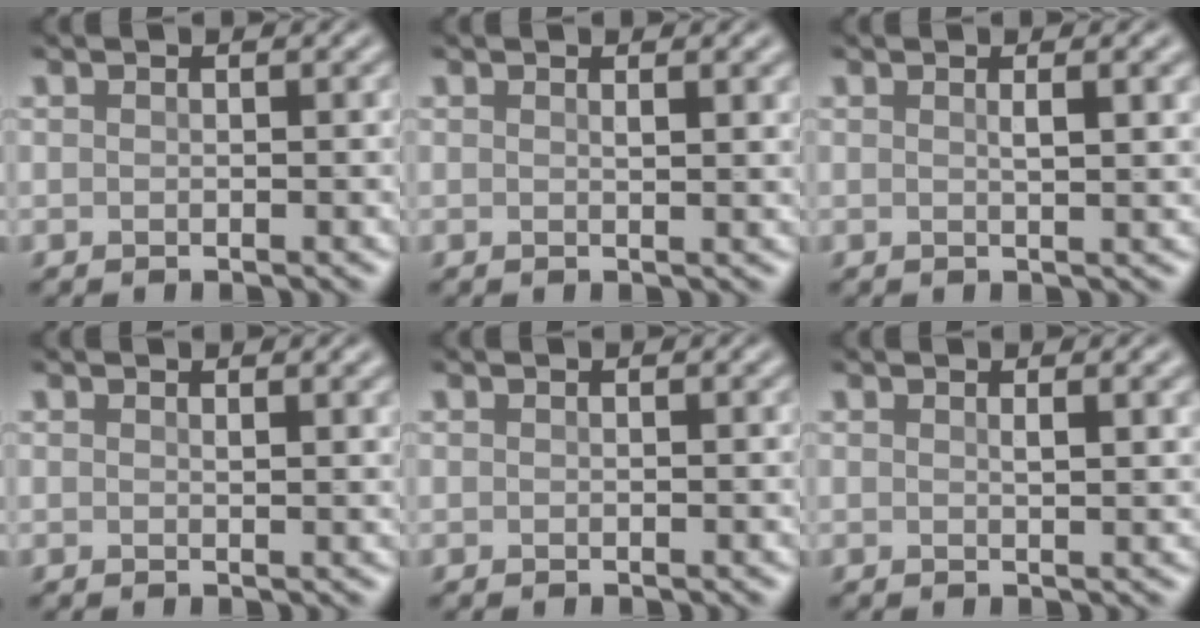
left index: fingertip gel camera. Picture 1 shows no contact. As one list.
[{"total": 1.4, "force": [0.7, 0.4, 1.1], "torque": [-0.009, 0.000, 0.009]}, {"total": 2.4, "force": [0.8, 0.7, 2.2], "torque": [-0.021, 0.004, 0.009]}, {"total": 1.1, "force": [0.7, 0.3, 0.8], "torque": [-0.006, 0.000, 0.010]}, {"total": 0.0}, {"total": 1.8, "force": [0.8, 0.5, 1.5], "torque": [-0.014, 0.002, 0.009]}]